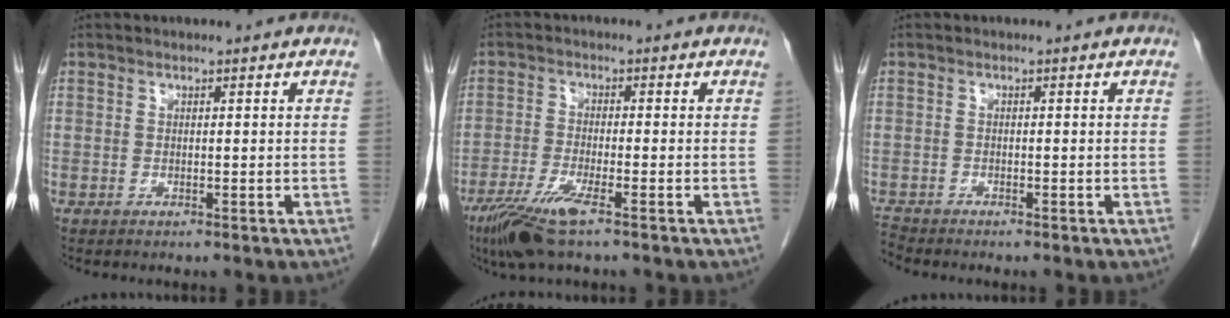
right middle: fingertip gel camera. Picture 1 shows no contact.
{"total": 7.1, "force": [-4.5, 0.7, 5.4], "torque": [-0.111, -0.018, -0.083]}
{"total": 1.7, "force": [-1.7, -0.2, -0.1], "torque": [-0.003, -0.010, -0.032]}